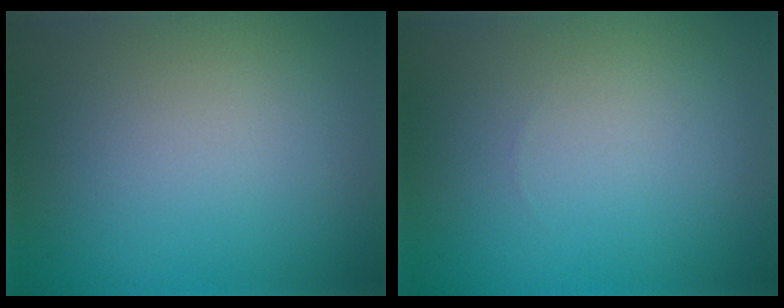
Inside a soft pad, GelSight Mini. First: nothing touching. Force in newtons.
{"total": 0.0}